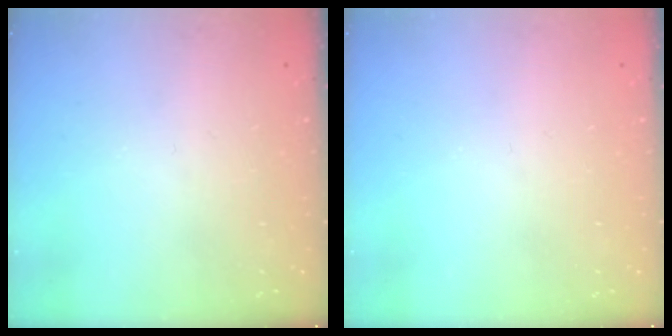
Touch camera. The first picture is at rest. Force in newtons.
{"total": 0.0}